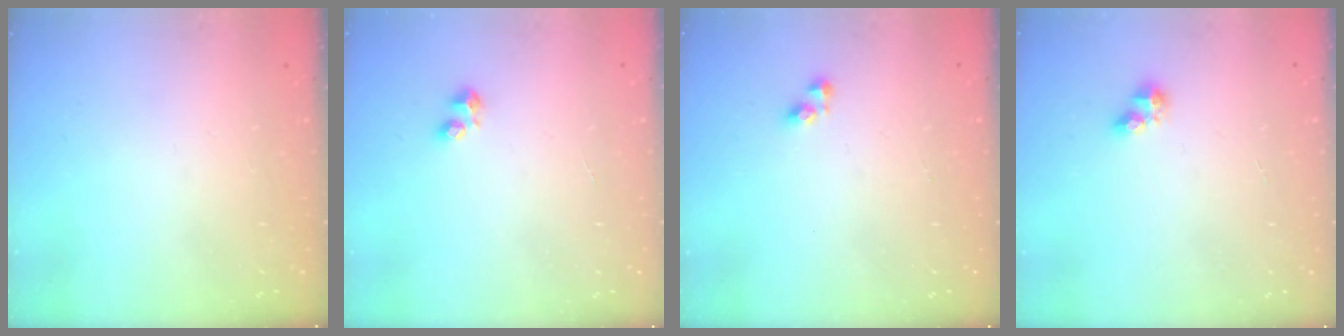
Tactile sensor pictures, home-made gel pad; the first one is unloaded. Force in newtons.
{"total": 2.9, "press": 2.8, "slide": 0.5}
{"total": 3.8, "press": 3.7, "slide": 0.4}
{"total": 5.6, "press": 5.5, "slide": 0.7}